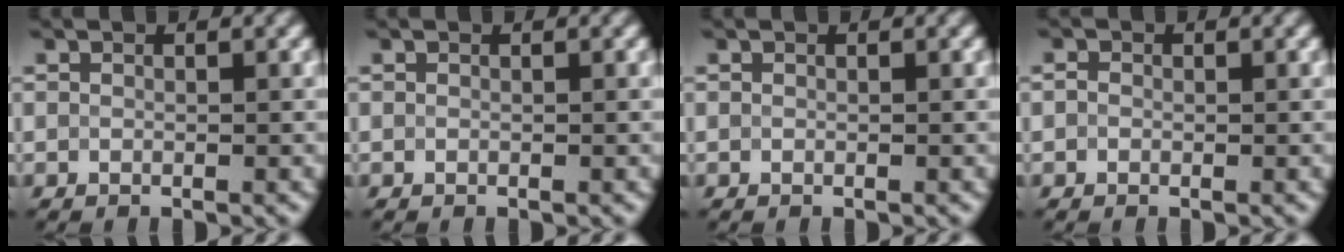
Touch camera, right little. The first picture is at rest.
{"total": 0.0}
{"total": 0.0}
{"total": 0.5, "force": [-0.1, 0.5, 0.1], "torque": [-0.001, -0.001, -0.006]}